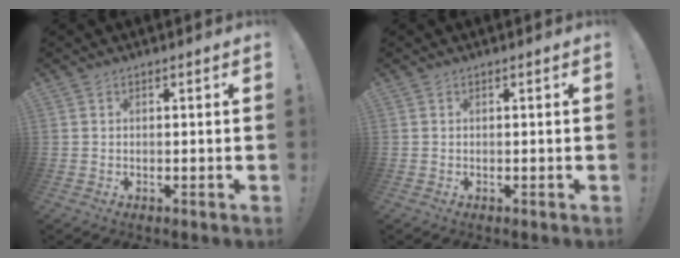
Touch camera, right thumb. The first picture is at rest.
{"total": 0.0}